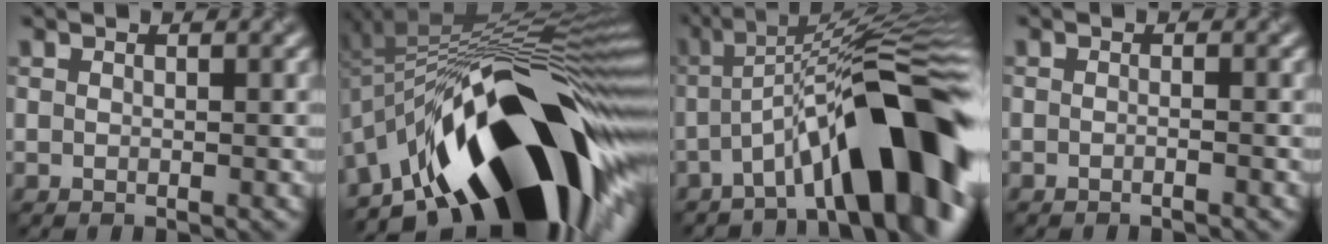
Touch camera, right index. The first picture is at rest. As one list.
[{"total": 18.6, "force": [-6.8, 7.3, 15.6], "torque": [-0.227, 0.015, -0.130]}, {"total": 12.8, "force": [-5.2, 3.2, 11.2], "torque": [-0.154, 0.018, -0.084]}, {"total": 1.0, "force": [-1.0, 0.1, 0.2], "torque": [0.000, -0.004, -0.020]}]